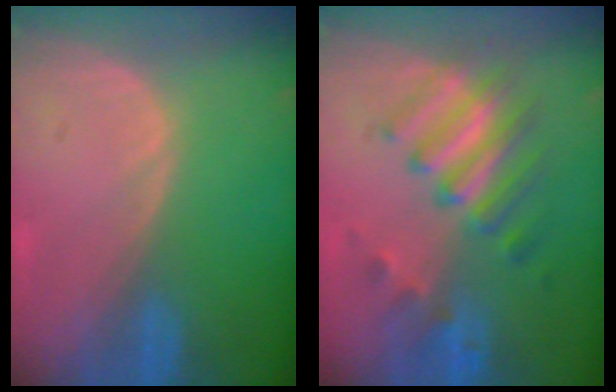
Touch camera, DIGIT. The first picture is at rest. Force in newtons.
{"total": 7.6, "press": 7.5, "slide": 1.0}